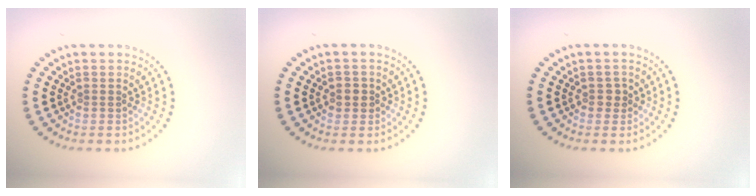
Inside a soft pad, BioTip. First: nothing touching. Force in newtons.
{"total": 1.1, "press": 1.1, "slide": 0.4}
{"total": 0.9, "press": 0.9, "slide": 0.3}